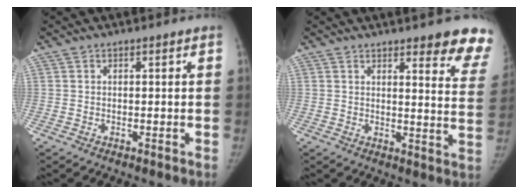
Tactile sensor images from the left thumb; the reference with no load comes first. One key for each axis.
{"total": 12.5, "fx": 10.1, "fy": 2.6, "fz": 6.8, "tx": -0.039, "ty": -0.065, "tz": 0.096}